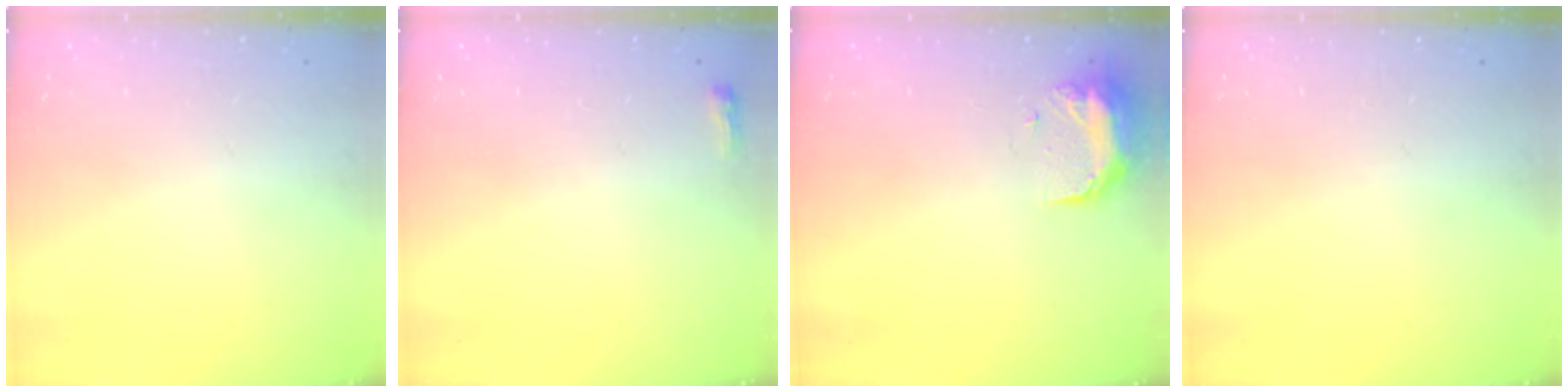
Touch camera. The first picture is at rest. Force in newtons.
{"total": 2.6, "press": 2.5, "slide": 0.6}
{"total": 11.4, "press": 9.6, "slide": 6.1}
{"total": 0.0}